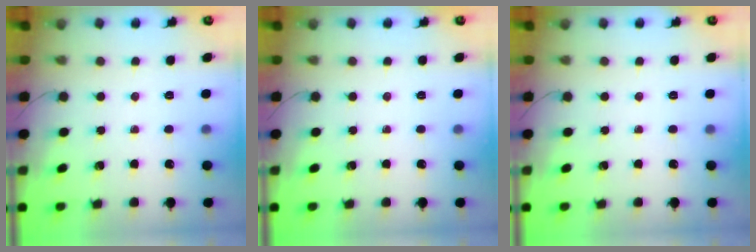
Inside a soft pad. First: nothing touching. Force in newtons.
{"total": 0.0}
{"total": 0.0}